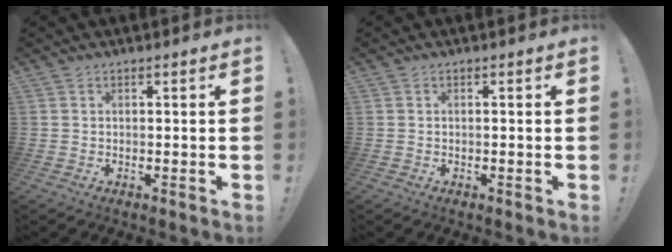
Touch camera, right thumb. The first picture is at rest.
{"total": 0.0}